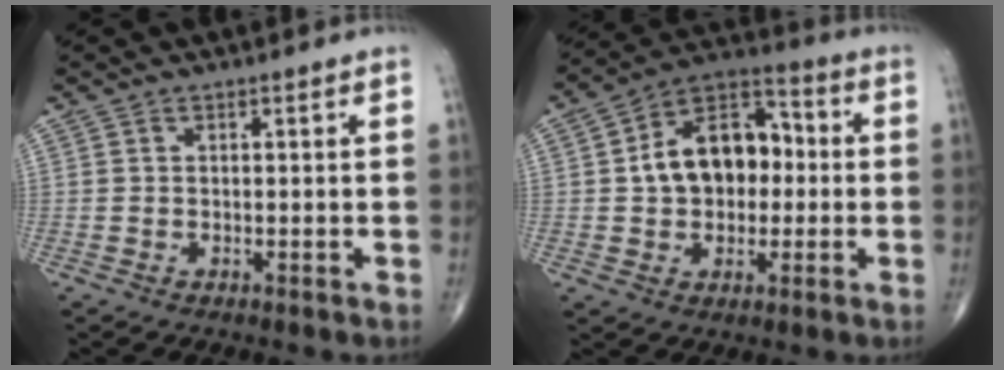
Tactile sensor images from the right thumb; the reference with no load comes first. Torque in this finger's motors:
{"motor_torque": [0.29, 0.29, 0.36, -0.27, 0.14]}